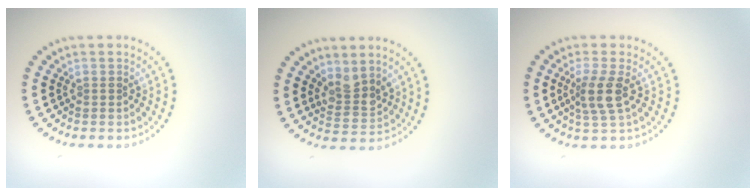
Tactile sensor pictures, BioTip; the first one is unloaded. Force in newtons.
{"total": 2.5, "press": 2.2, "slide": 1.3}
{"total": 2.8, "press": 2.3, "slide": 1.7}